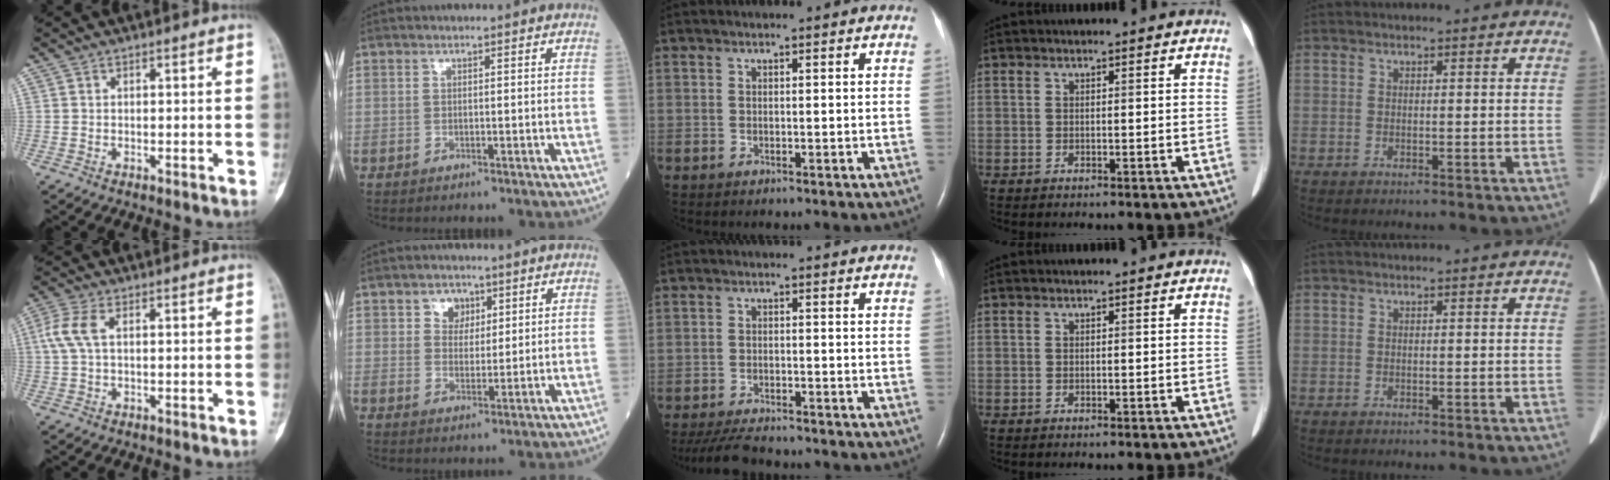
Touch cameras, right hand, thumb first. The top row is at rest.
{"thumb": {"total": 5.0, "force": [1.0, 2.4, 4.2], "torque": [-0.122, 0.016, 0.018]}, "index": {"total": 3.8, "force": [1.9, 3.0, 1.4], "torque": [-0.019, 0.006, 0.031]}, "middle": {"total": 6.7, "force": [-6.2, 0.9, 2.5], "torque": [-0.044, -0.021, -0.101]}}